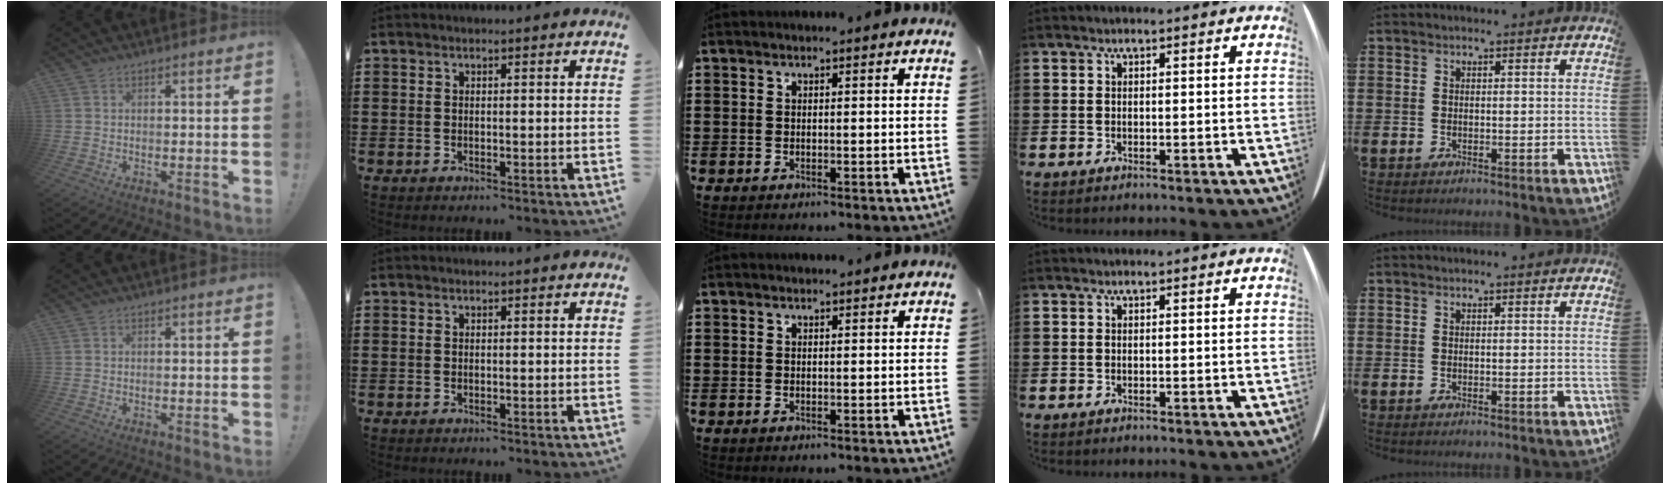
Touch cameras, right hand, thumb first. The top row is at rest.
{}